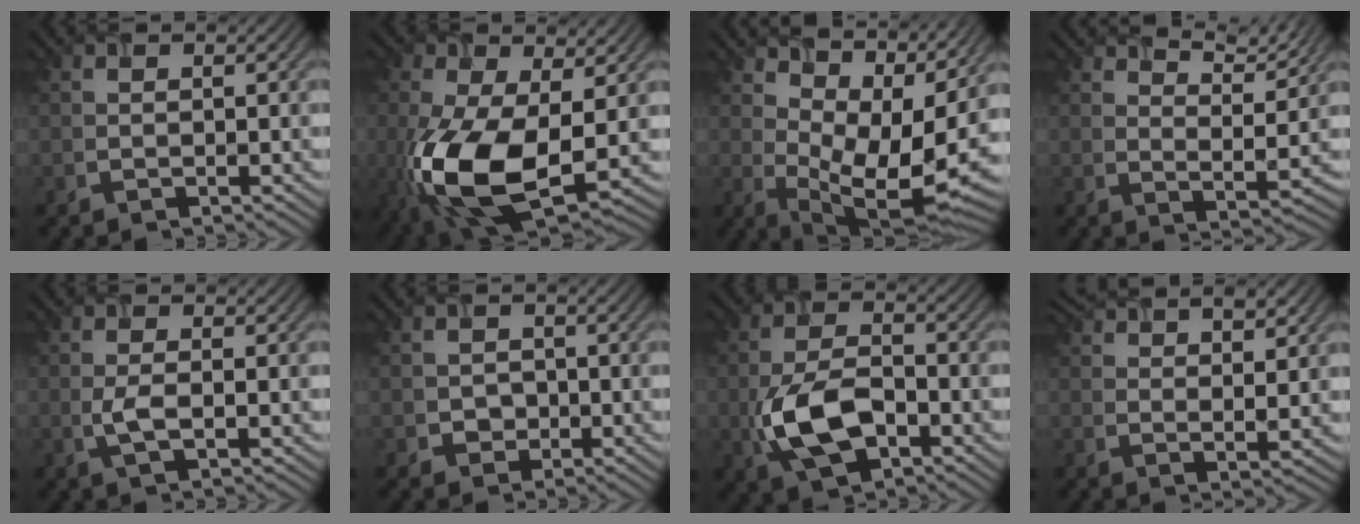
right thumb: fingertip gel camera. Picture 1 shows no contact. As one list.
[{"total": 14.3, "force": [-3.5, 7.8, 11.4], "torque": [-0.267, -0.039, -0.056]}, {"total": 10.7, "force": [5.4, 4.7, 8.0], "torque": [-0.155, 0.005, 0.108]}, {"total": 6.0, "force": [4.9, 1.3, 3.2], "torque": [-0.065, -0.005, 0.083]}, {"total": 2.0, "force": [-0.7, 0.6, 1.8], "torque": [-0.039, -0.002, -0.011]}, {"total": 1.8, "force": [-0.6, 1.7, 0.2], "torque": [-0.006, -0.003, -0.014]}, {"total": 8.4, "force": [-3.6, 4.3, 6.2], "torque": [-0.138, -0.003, -0.069]}, {"total": 7.1, "force": [5.3, 1.6, 4.4], "torque": [-0.084, 0.008, 0.096]}]